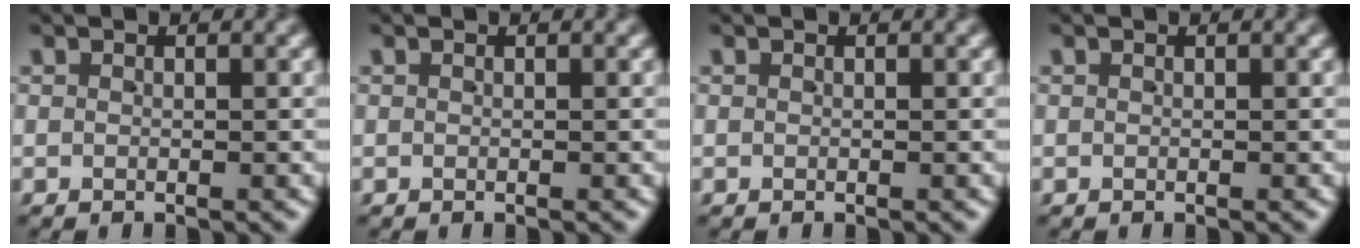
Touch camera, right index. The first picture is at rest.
{"total": 0.0}
{"total": 0.0}
{"total": 0.0}